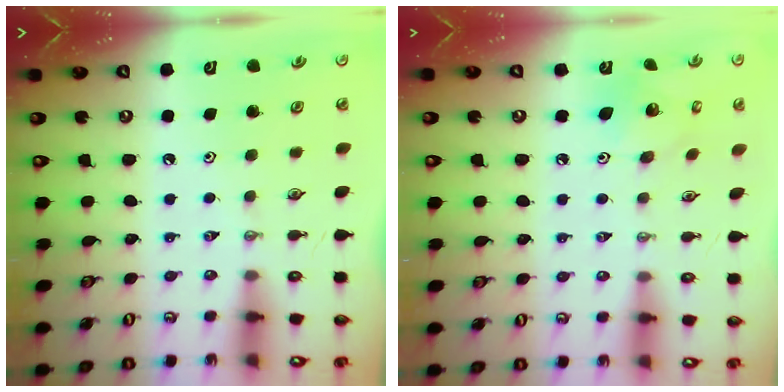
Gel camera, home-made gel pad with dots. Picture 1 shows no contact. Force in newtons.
{"total": 8.1, "press": 8.1, "slide": 0.2}